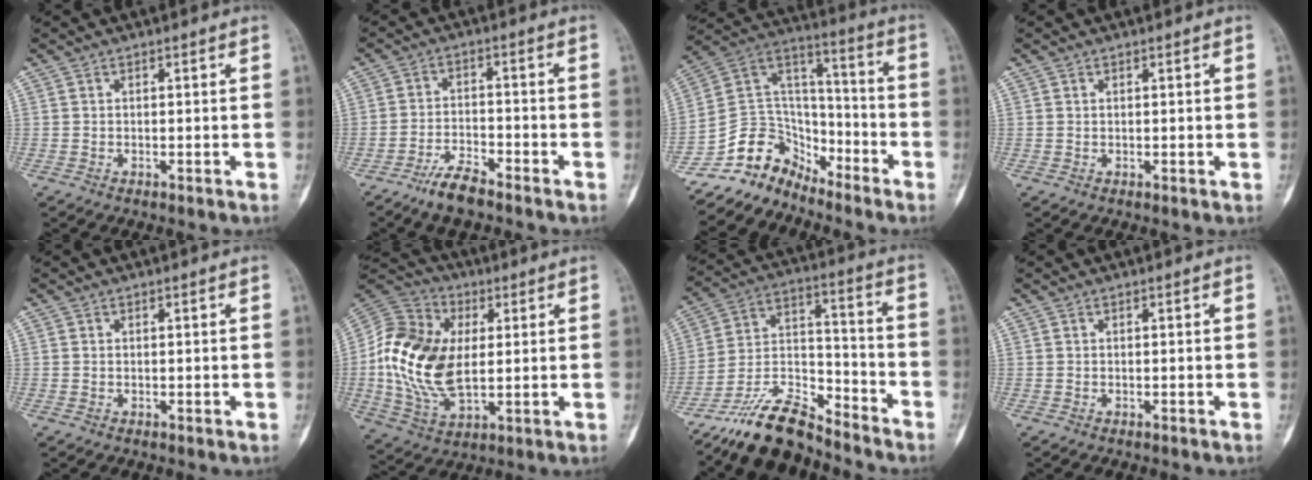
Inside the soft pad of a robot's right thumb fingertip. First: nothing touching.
{"total": 5.9, "force": [-4.7, 1.7, 3.0], "torque": [-0.059, 0.022, -0.091]}
{"total": 11.8, "force": [-9.6, 6.8, 0.9], "torque": [0.015, 0.121, -0.189]}
{"total": 0.0}
{"total": 0.0}
{"total": 19.5, "force": [1.6, 12.3, 15.0], "torque": [-0.294, -0.002, 0.029]}
{"total": 12.5, "force": [-11.4, 3.9, 3.6], "torque": [-0.056, 0.094, -0.216]}
{"total": 0.0}